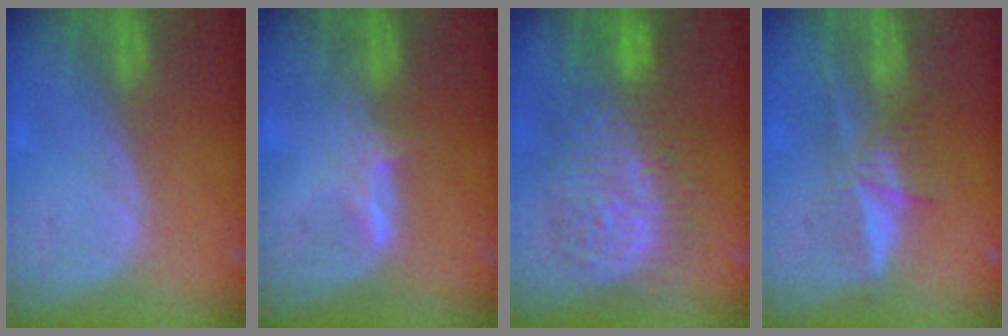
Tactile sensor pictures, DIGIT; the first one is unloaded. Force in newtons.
{"total": 2.9, "press": 2.9, "slide": 0.4}
{"total": 13.4, "press": 13.3, "slide": 1.4}
{"total": 5.4, "press": 5.2, "slide": 1.6}